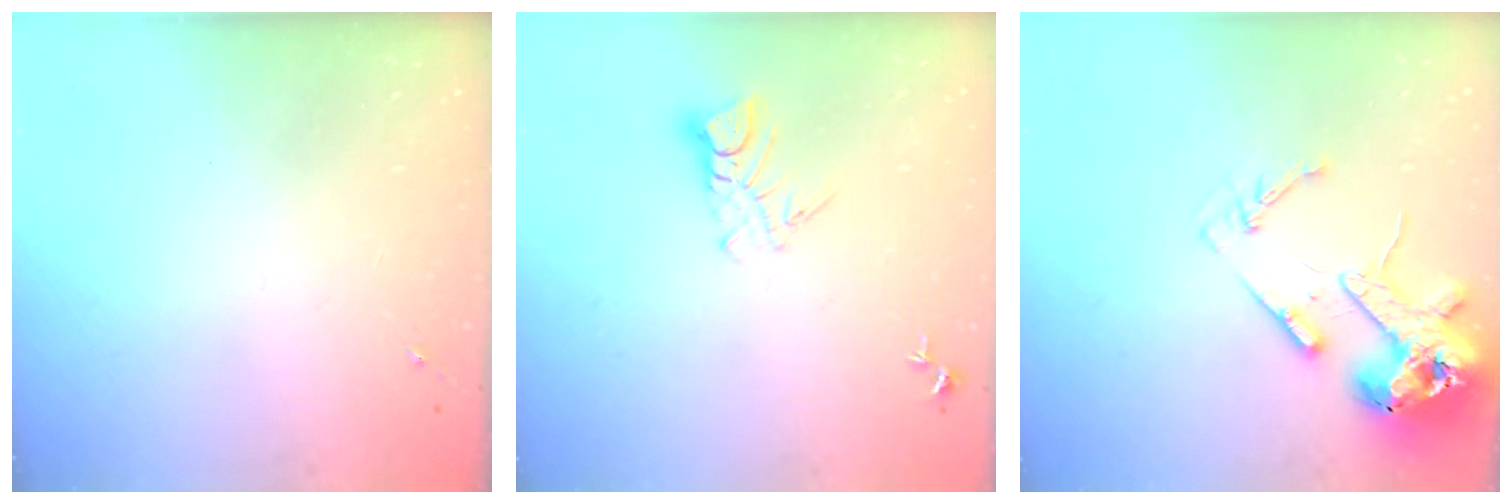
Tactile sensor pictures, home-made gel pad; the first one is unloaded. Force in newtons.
{"total": 5.9, "press": 5.9, "slide": 0.5}
{"total": 14.8, "press": 14.6, "slide": 2.1}